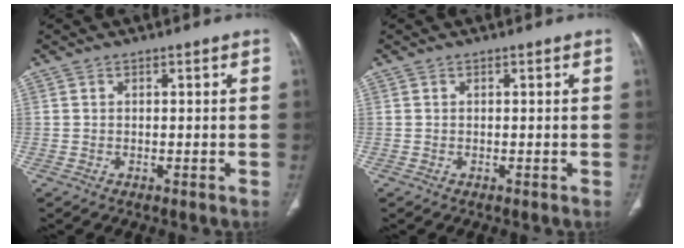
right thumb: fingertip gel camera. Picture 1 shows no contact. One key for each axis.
{"total": 0.0}